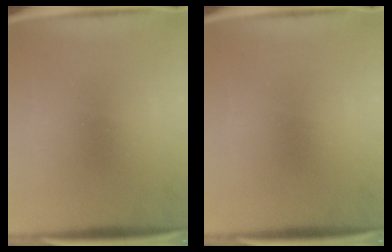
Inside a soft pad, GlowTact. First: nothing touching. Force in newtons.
{"total": 0.0}